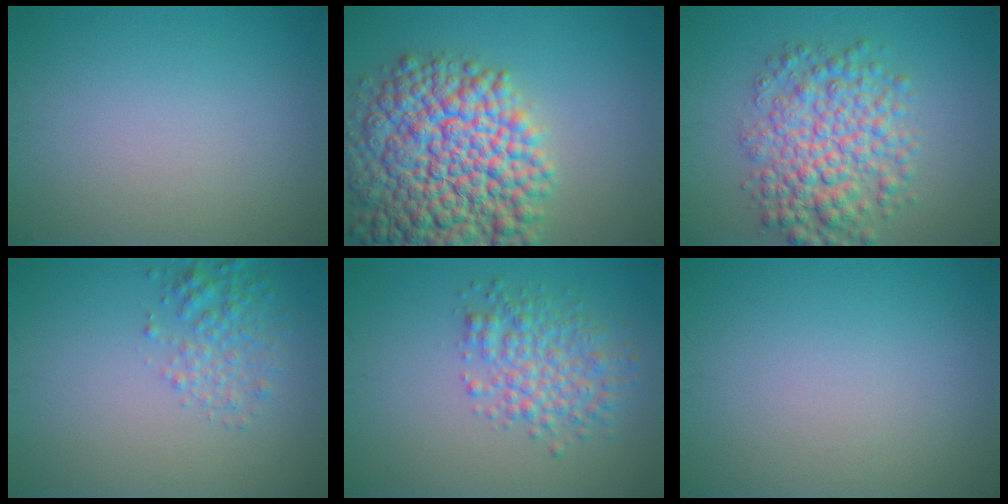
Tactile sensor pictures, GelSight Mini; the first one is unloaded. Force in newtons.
{"total": 14.1, "press": 14.1, "slide": 0.6}
{"total": 7.0, "press": 7.0, "slide": 0.1}
{"total": 2.6, "press": 2.6, "slide": 0.1}
{"total": 4.1, "press": 4.1, "slide": 0.1}
{"total": 0.0}